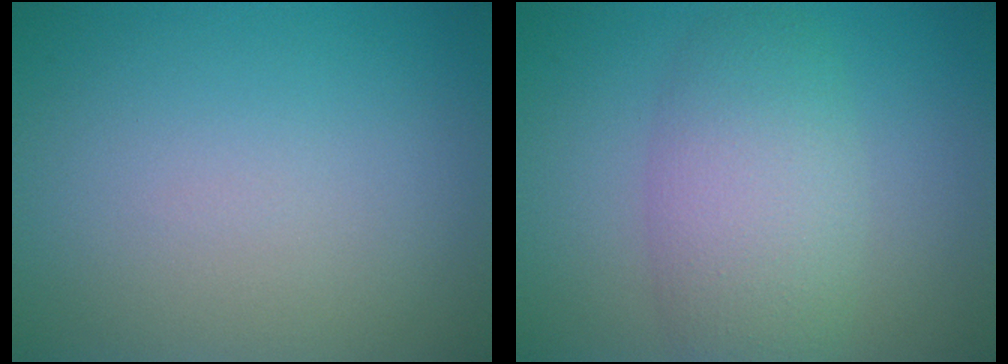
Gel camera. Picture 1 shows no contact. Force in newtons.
{"total": 5.6, "press": 5.6, "slide": 0.2}